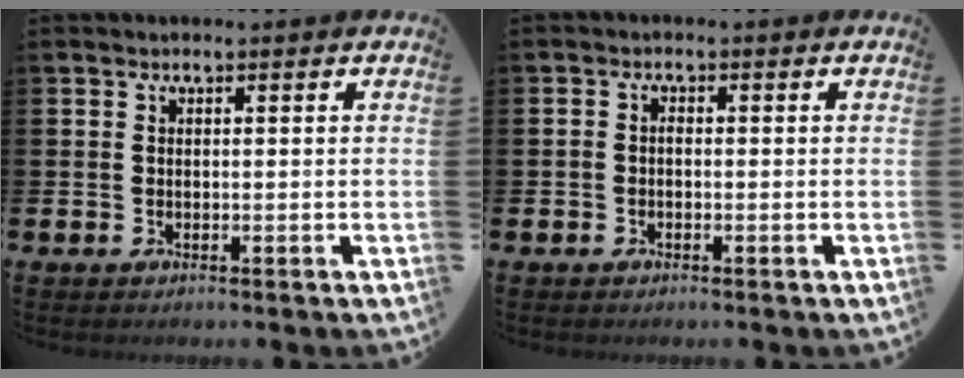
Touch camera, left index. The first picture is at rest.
{"total": 1.0, "force": [-0.5, 0.6, 0.6], "torque": [-0.006, -0.001, -0.013]}